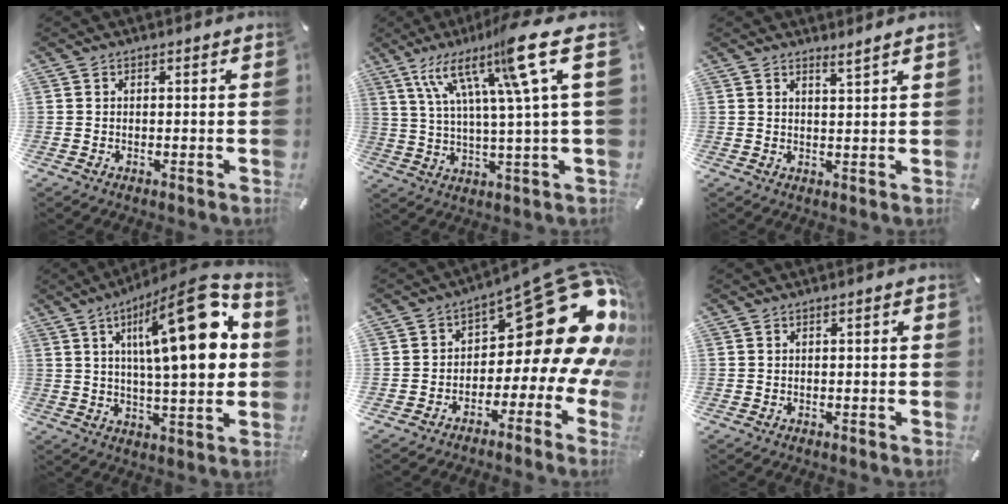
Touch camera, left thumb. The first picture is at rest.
{"total": 20.6, "force": [10.4, 3.1, 17.6], "torque": [-0.305, -0.052, 0.147]}
{"total": 2.4, "force": [2.3, -0.5, 0.7], "torque": [-0.016, -0.016, 0.041]}
{"total": 24.3, "force": [7.1, 8.3, 21.8], "torque": [-0.330, -0.032, 0.094]}
{"total": 24.2, "force": [8.7, 11.6, 19.4], "torque": [-0.244, -0.081, 0.155]}
{"total": 0.8, "force": [-0.1, 0.2, 0.8], "torque": [-0.014, 0.001, -0.003]}